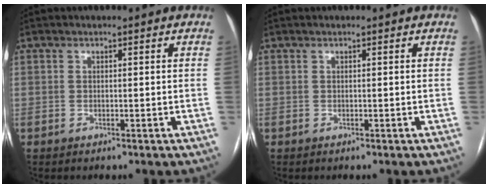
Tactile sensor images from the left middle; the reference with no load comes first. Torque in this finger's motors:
{"motor_torque": [0.07, 0.11, 0.00, 0.00]}